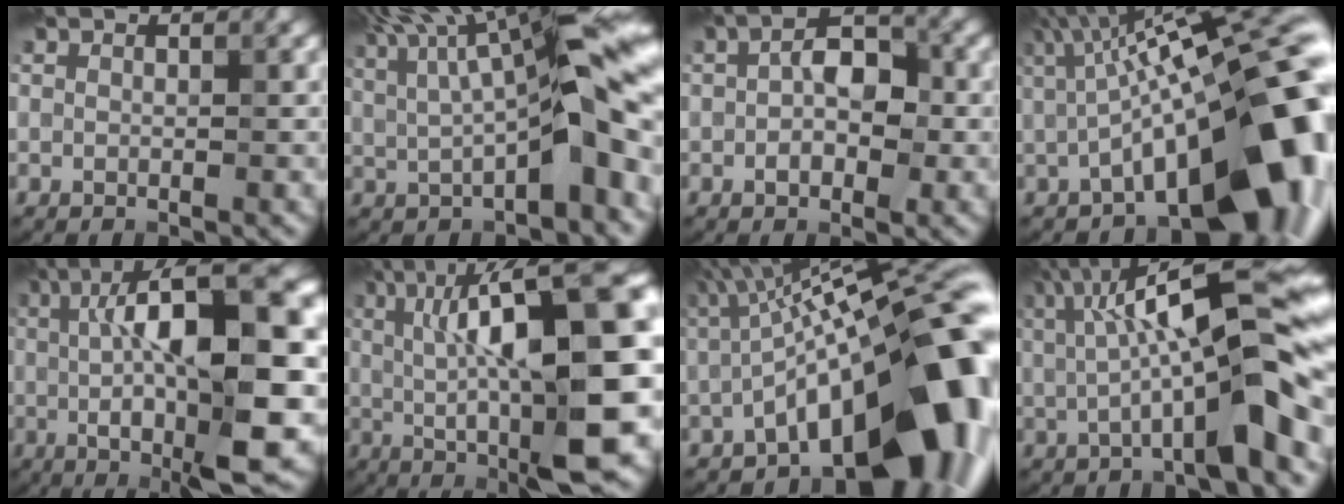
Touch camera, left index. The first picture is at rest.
{"total": 12.3, "force": [2.5, 2.7, 11.7], "torque": [-0.185, 0.026, 0.043]}
{"total": 4.1, "force": [-0.7, 2.2, 3.4], "torque": [-0.051, 0.011, -0.017]}
{"total": 14.4, "force": [-1.4, 4.8, 13.5], "torque": [-0.177, 0.028, -0.027]}
{"total": 16.9, "force": [1.5, 4.7, 16.1], "torque": [-0.232, 0.019, 0.021]}
{"total": 15.0, "force": [1.1, 3.7, 14.5], "torque": [-0.199, 0.024, 0.013]}
{"total": 14.0, "force": [-2.8, 4.8, 12.9], "torque": [-0.170, 0.027, -0.053]}
{"total": 11.6, "force": [0.4, 2.4, 11.3], "torque": [-0.173, 0.027, 0.000]}